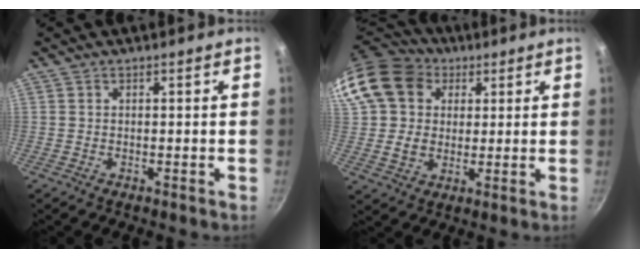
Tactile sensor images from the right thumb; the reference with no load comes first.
{"total": 17.3, "force": [6.1, 14.0, 8.3], "torque": [-0.150, 0.012, 0.105]}